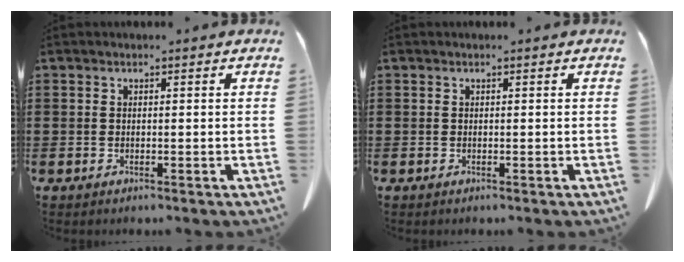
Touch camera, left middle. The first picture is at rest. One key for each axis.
{"total": 0.0}